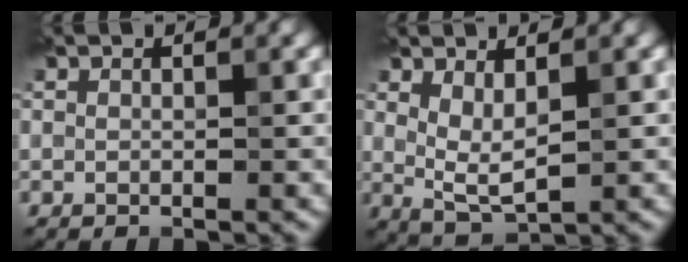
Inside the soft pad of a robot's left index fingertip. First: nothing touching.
{"total": 3.0, "force": [1.0, 1.1, 2.5], "torque": [-0.055, -0.011, 0.025]}